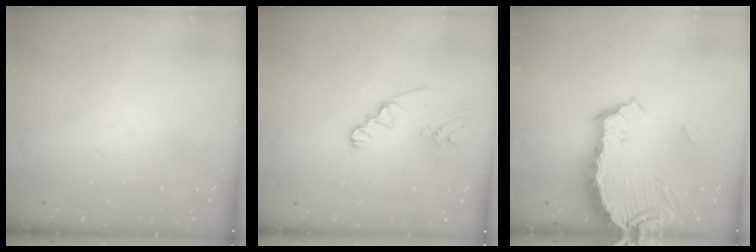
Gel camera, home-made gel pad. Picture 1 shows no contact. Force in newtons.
{"total": 2.9, "press": 2.7, "slide": 1.2}
{"total": 8.9, "press": 8.9, "slide": 1.0}